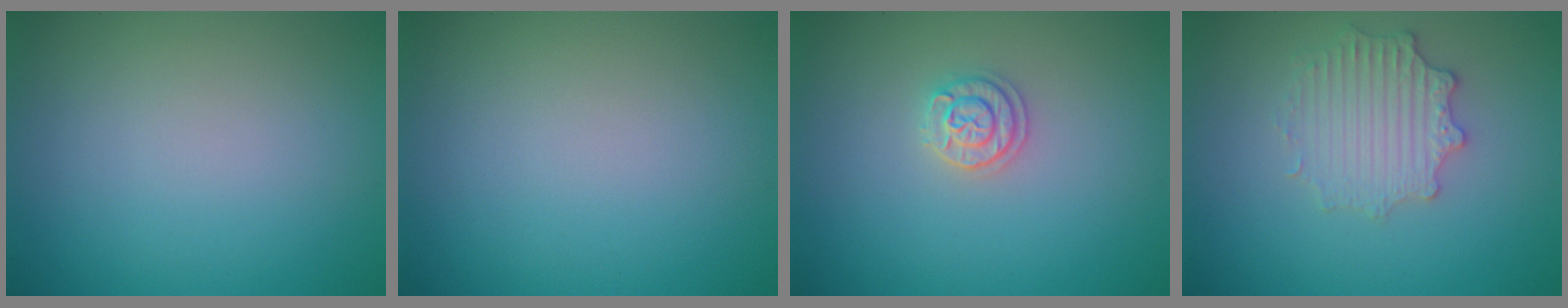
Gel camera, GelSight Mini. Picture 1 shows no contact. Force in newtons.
{"total": 0.0}
{"total": 1.9, "press": 1.9, "slide": 0.2}
{"total": 2.7, "press": 2.6, "slide": 0.5}